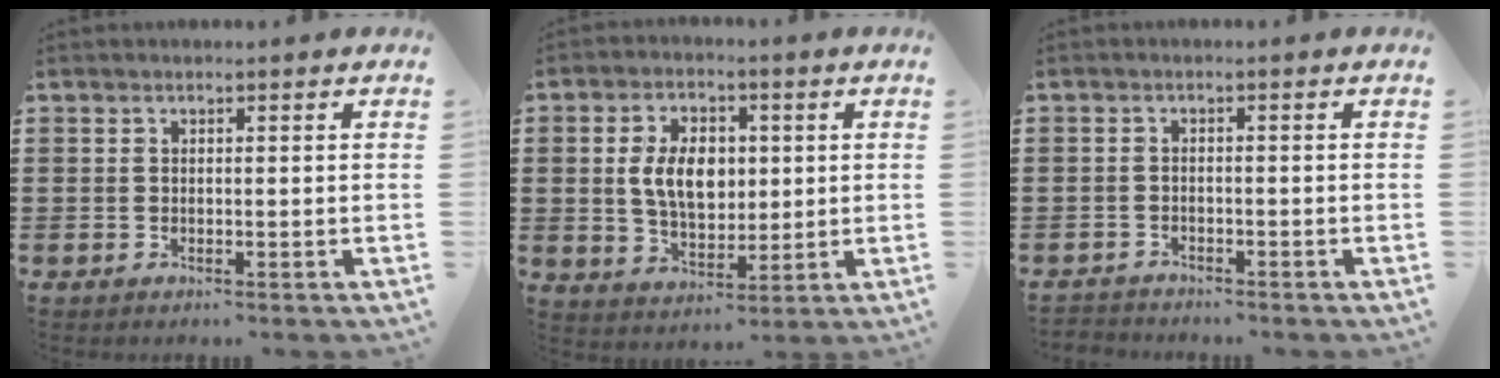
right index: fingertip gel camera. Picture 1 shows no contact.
{"total": 7.9, "force": [1.0, 5.1, 6.0], "torque": [-0.123, 0.007, 0.011]}
{"total": 1.5, "force": [-1.4, 0.3, -0.2], "torque": [-0.003, 0.003, -0.033]}